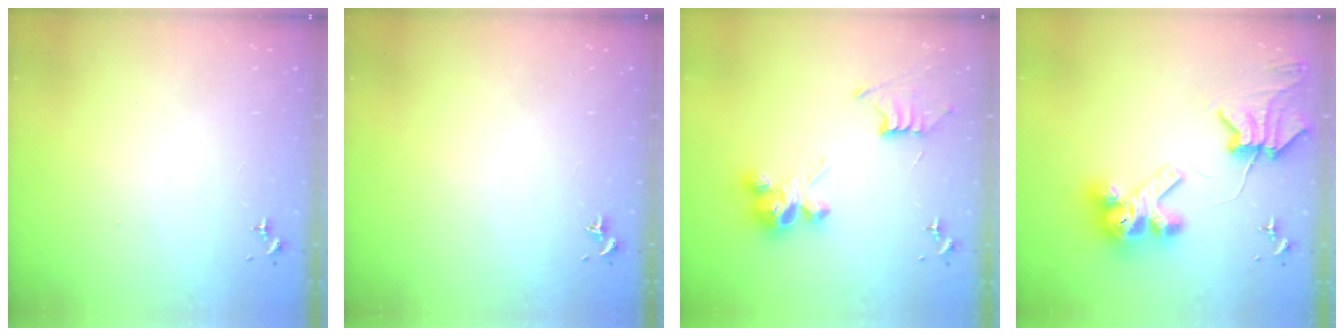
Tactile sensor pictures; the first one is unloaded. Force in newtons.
{"total": 0.0}
{"total": 9.5, "press": 9.5, "slide": 0.7}
{"total": 12.1, "press": 11.9, "slide": 1.7}